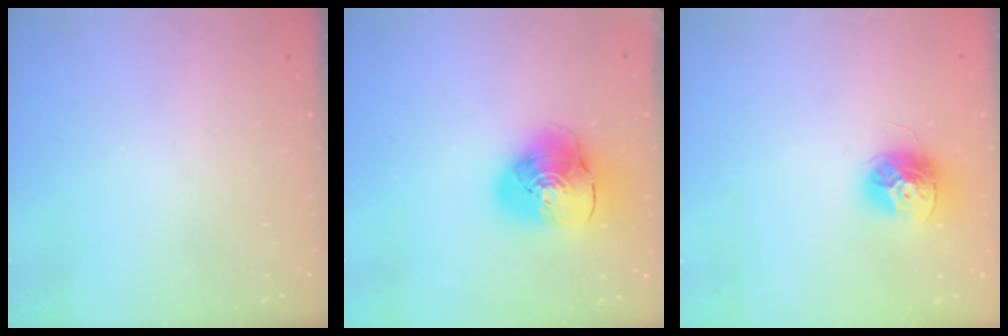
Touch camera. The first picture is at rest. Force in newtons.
{"total": 14.4, "press": 14.2, "slide": 2.1}
{"total": 12.2, "press": 12.2, "slide": 0.4}